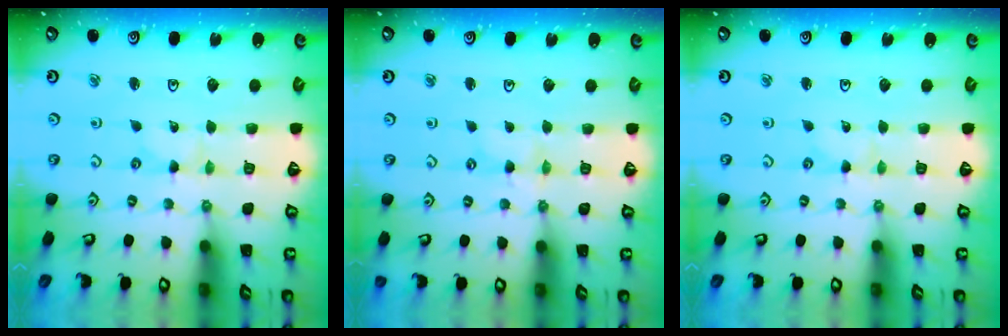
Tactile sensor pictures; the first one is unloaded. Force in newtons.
{"total": 1.5, "press": 1.5, "slide": 0.2}
{"total": 0.0}